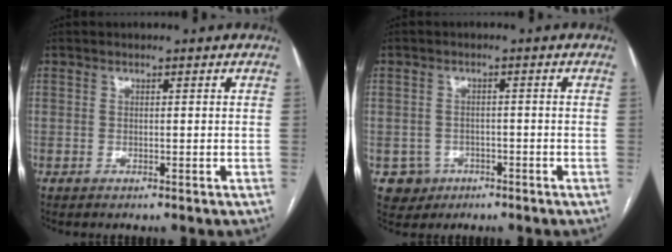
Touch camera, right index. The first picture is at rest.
{"total": 4.0, "force": [-1.7, 3.7, 0.0], "torque": [0.007, 0.012, -0.021]}